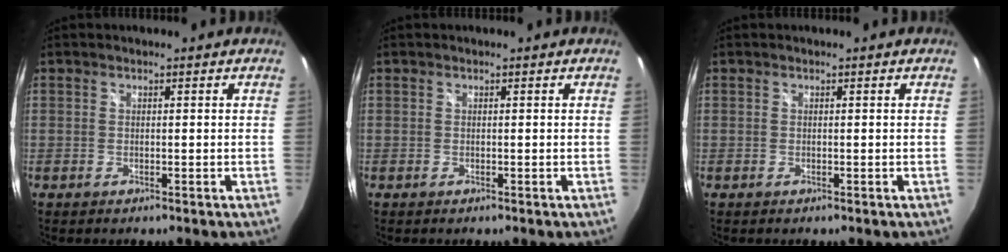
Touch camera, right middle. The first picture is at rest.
{"total": 0.0}
{"total": 0.0}